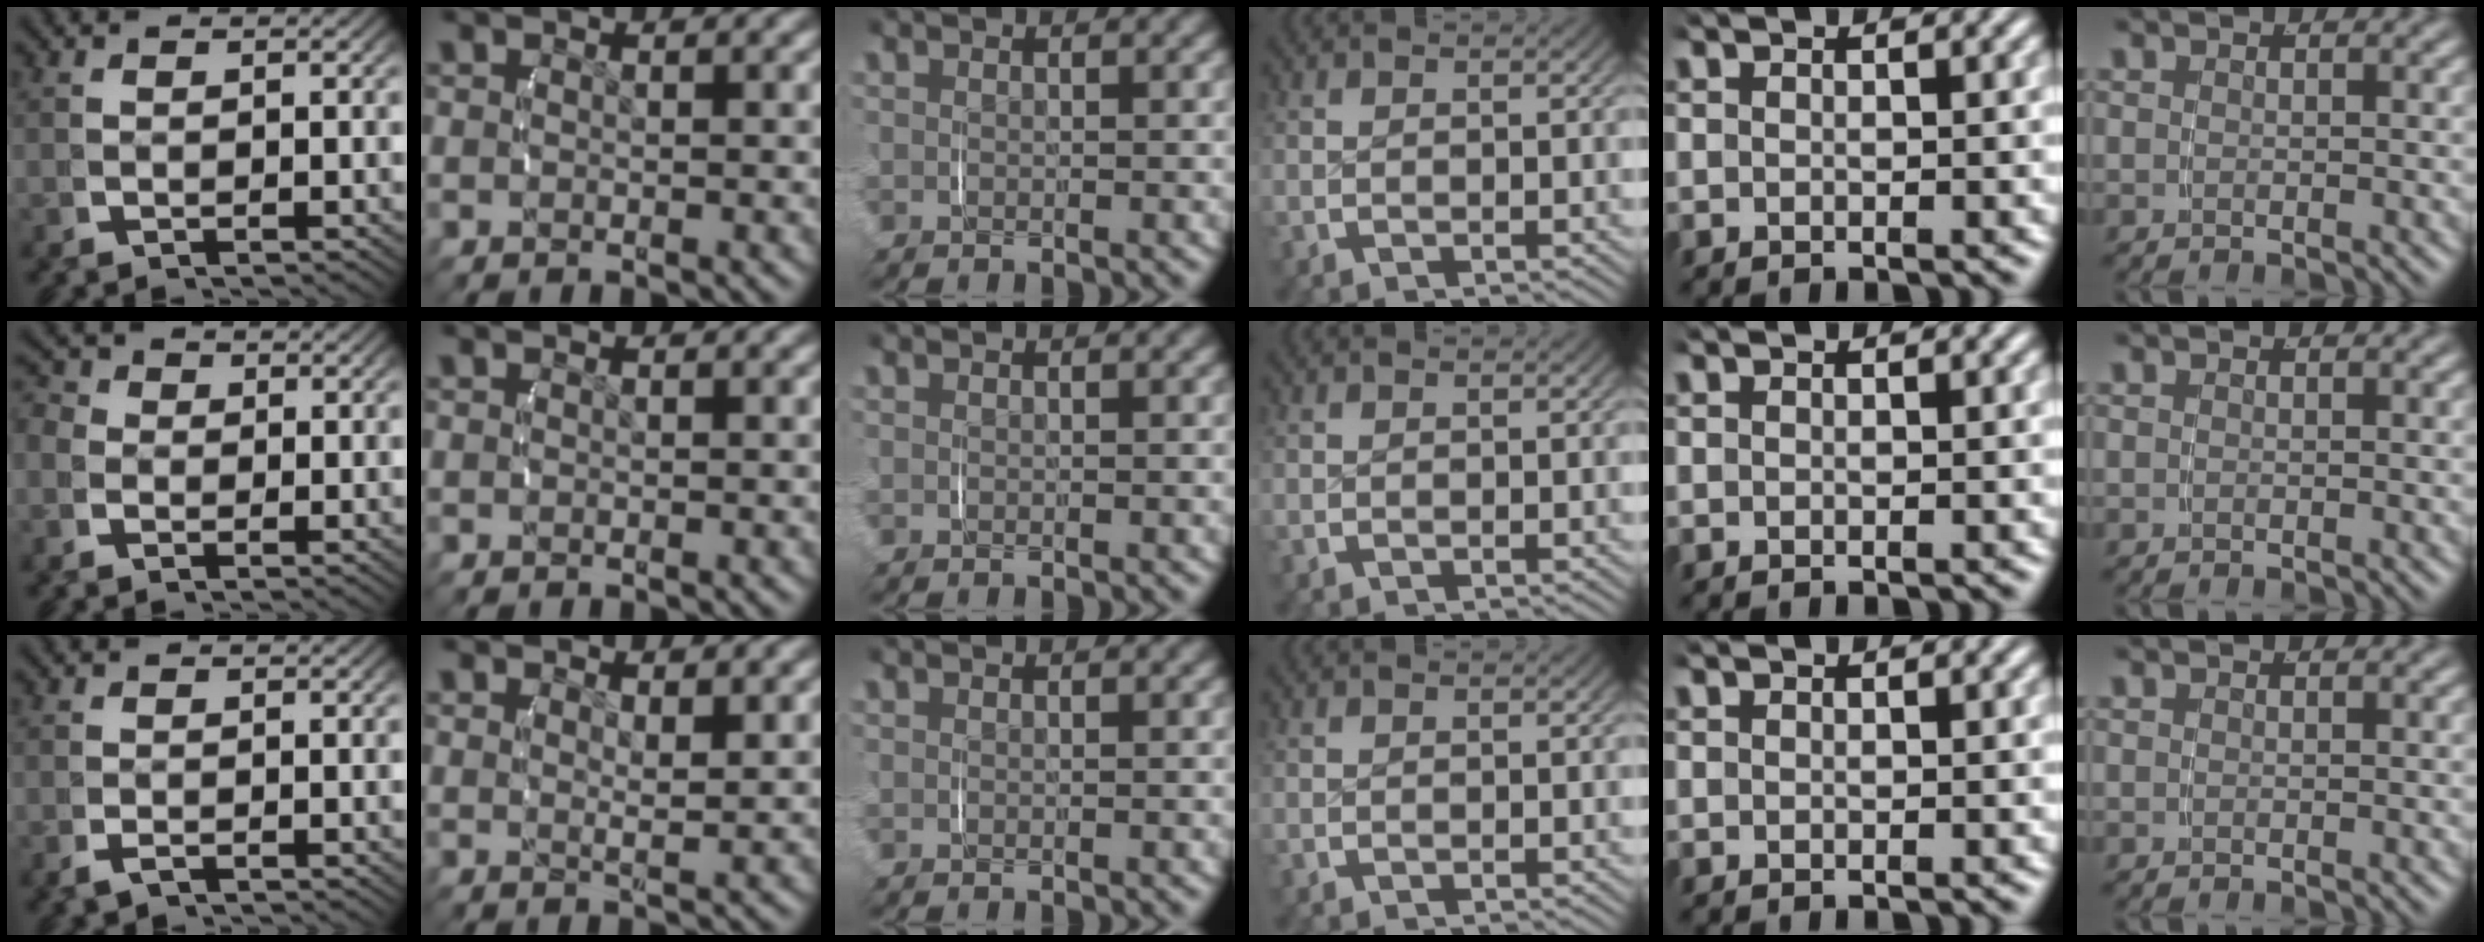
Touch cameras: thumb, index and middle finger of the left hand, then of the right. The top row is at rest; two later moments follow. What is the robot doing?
{"motion": "lift_and_place", "object": "toothpaste"}